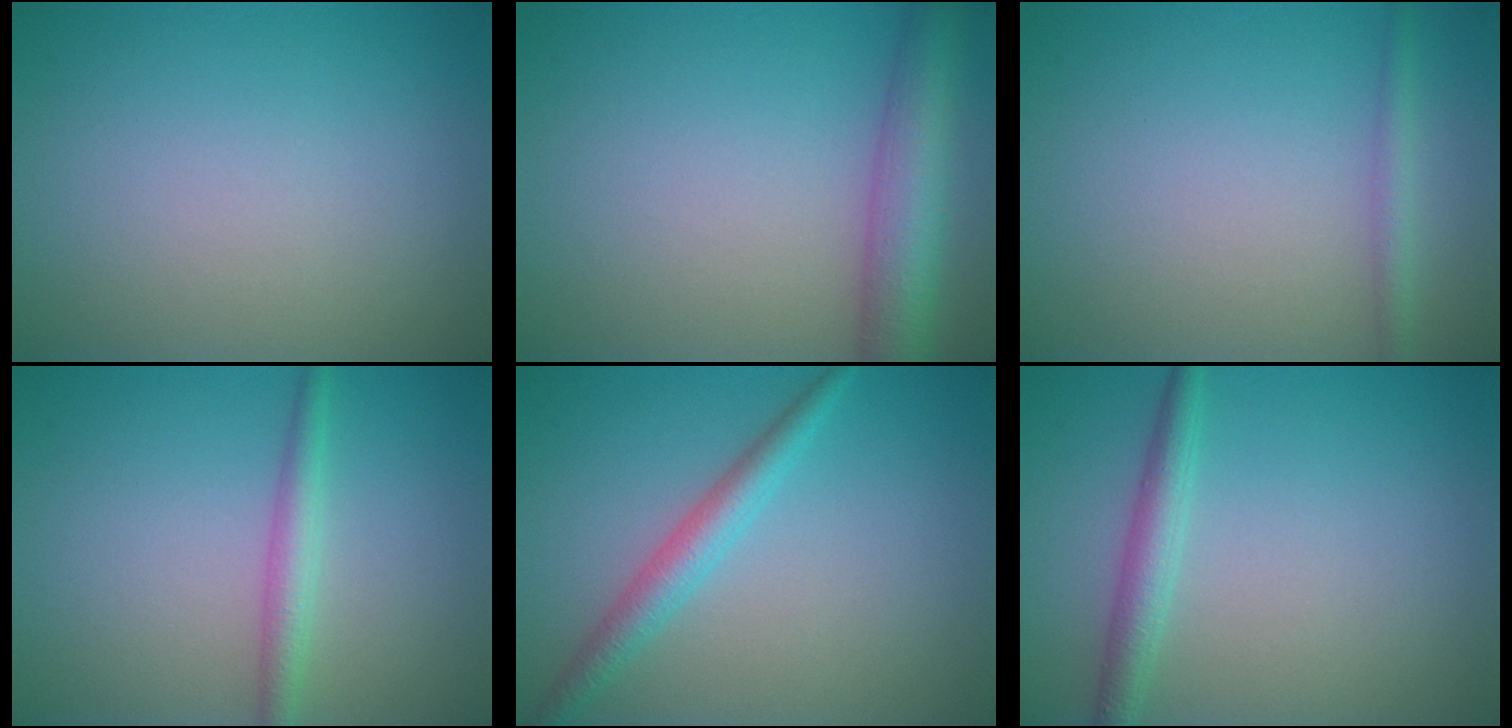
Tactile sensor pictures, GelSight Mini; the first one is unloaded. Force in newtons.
{"total": 5.7, "press": 5.7, "slide": 0.2}
{"total": 1.5, "press": 1.5, "slide": 0.1}
{"total": 2.2, "press": 2.2, "slide": 0.1}
{"total": 2.8, "press": 2.8, "slide": 0.1}
{"total": 2.4, "press": 2.4, "slide": 0.1}